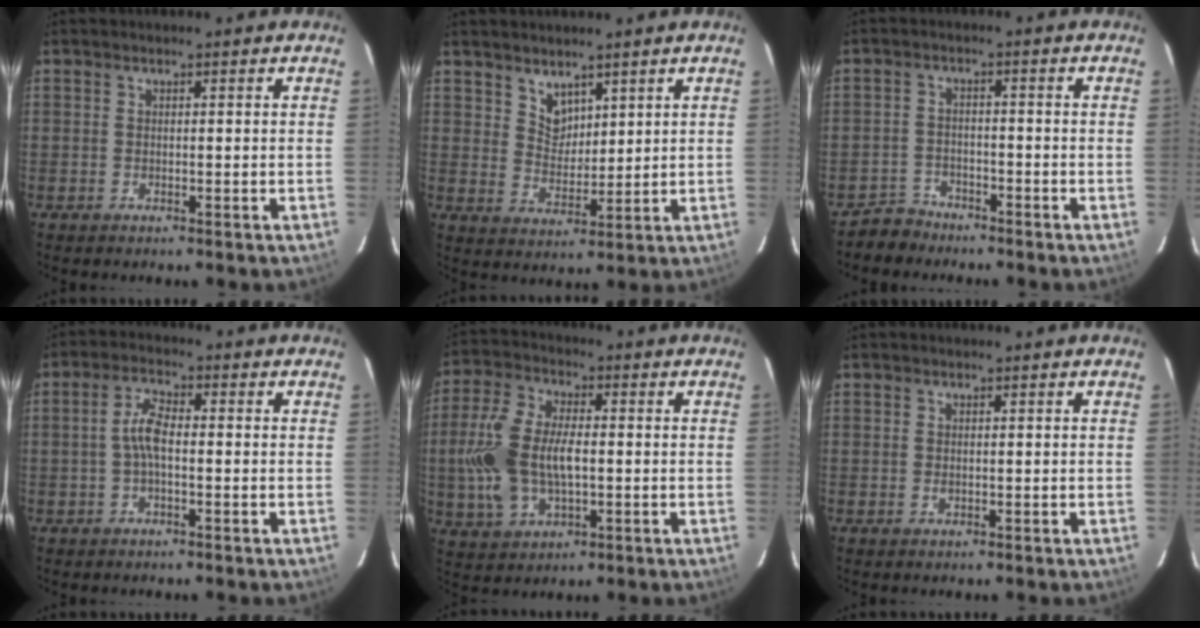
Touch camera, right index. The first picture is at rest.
{"total": 4.9, "force": [3.7, 3.0, 1.3], "torque": [-0.012, 0.006, 0.074]}
{"total": 4.2, "force": [-3.6, 2.1, -0.2], "torque": [-0.007, 0.011, -0.067]}
{"total": 4.2, "force": [-0.7, 1.5, 3.9], "torque": [-0.084, 0.013, -0.014]}
{"total": 13.6, "force": [-1.1, 7.6, 11.2], "torque": [-0.248, 0.009, -0.018]}
{"total": 0.6, "force": [0.0, 0.4, 0.4], "torque": [-0.009, 0.000, 0.000]}